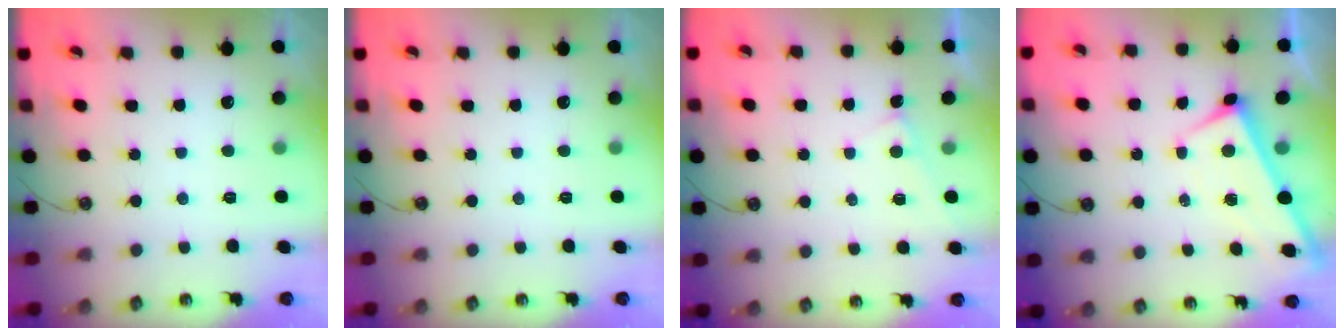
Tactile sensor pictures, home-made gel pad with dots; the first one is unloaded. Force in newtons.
{"total": 0.0}
{"total": 2.2, "press": 2.2, "slide": 0.2}
{"total": 1.7, "press": 1.7, "slide": 0.1}